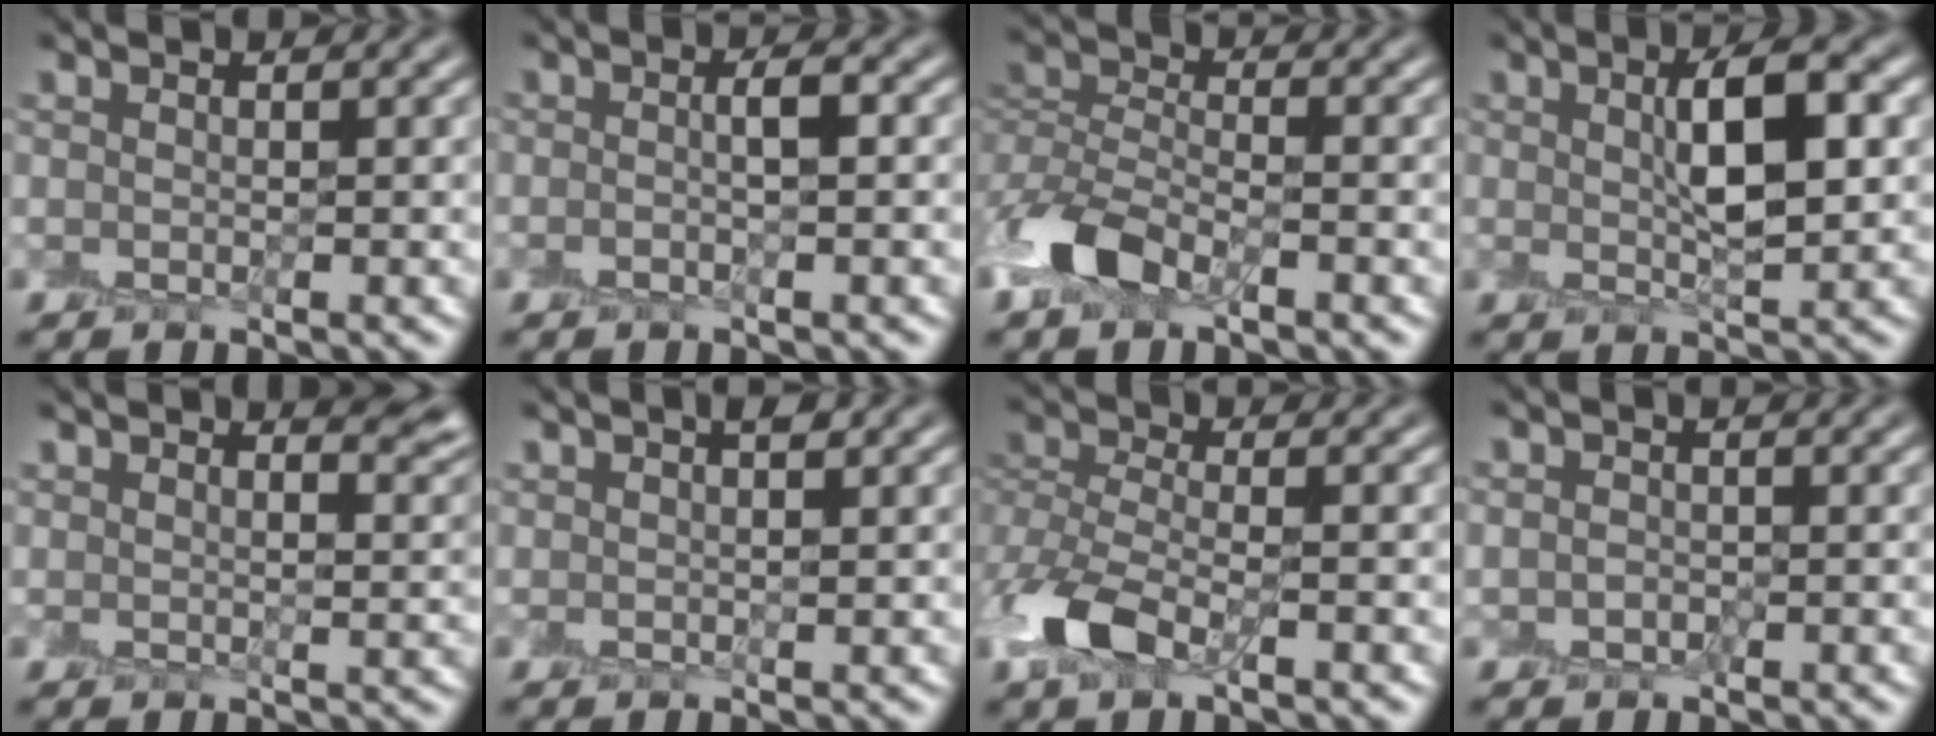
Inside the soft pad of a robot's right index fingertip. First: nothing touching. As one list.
[{"total": 1.4, "force": [-0.1, 0.4, 1.4], "torque": [-0.022, 0.005, -0.002]}, {"total": 5.3, "force": [-3.4, 2.8, 3.1], "torque": [-0.063, 0.001, -0.074]}, {"total": 4.8, "force": [1.2, 1.4, 4.5], "torque": [-0.070, 0.010, 0.022]}, {"total": 5.9, "force": [4.3, 2.1, 3.4], "torque": [-0.007, 0.033, 0.034]}, {"total": 1.6, "force": [1.0, 0.3, 1.1], "torque": [-0.009, 0.007, 0.017]}, {"total": 5.2, "force": [-2.3, 2.9, 3.6], "torque": [-0.090, 0.001, -0.054]}, {"total": 0.8, "force": [0.1, 0.8, 0.2], "torque": [-0.002, 0.004, 0.005]}]